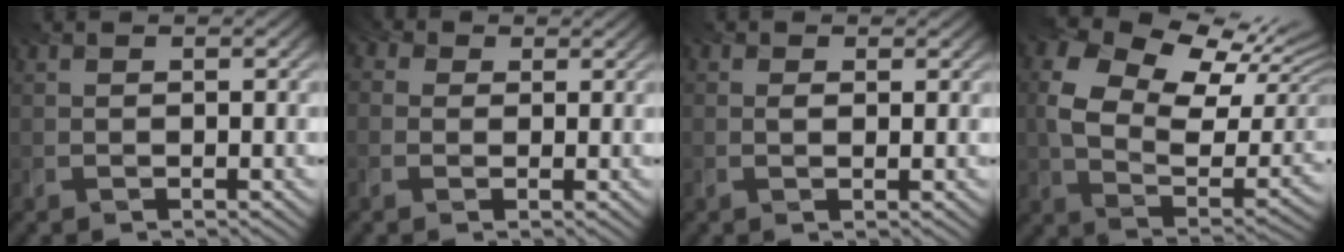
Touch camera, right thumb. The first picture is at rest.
{"total": 2.5, "force": [0.6, 2.3, 0.9], "torque": [-0.034, 0.005, 0.004]}
{"total": 0.7, "force": [0.3, 0.5, 0.5], "torque": [-0.013, -0.003, 0.005]}
{"total": 15.5, "force": [6.0, 9.2, 11.0], "torque": [-0.222, 0.013, 0.111]}